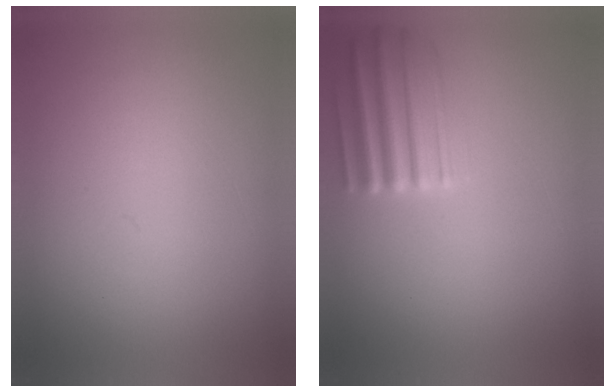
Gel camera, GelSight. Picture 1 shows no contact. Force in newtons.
{"total": 4.1}